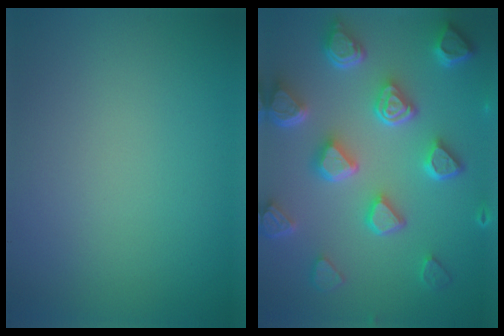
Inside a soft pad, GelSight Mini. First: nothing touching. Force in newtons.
{"total": 7.7, "press": 5.9, "slide": 4.9}